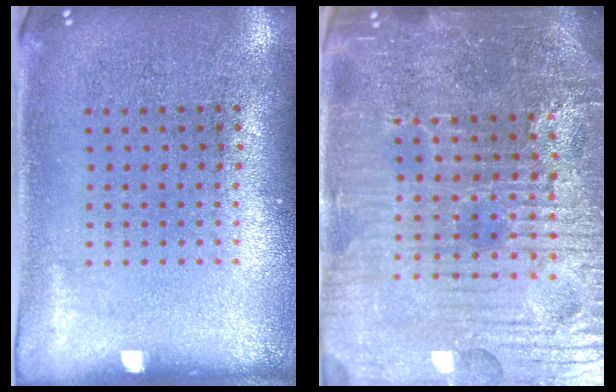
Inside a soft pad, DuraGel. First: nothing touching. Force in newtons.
{"total": 5.9, "press": 5.5, "slide": 2.1}